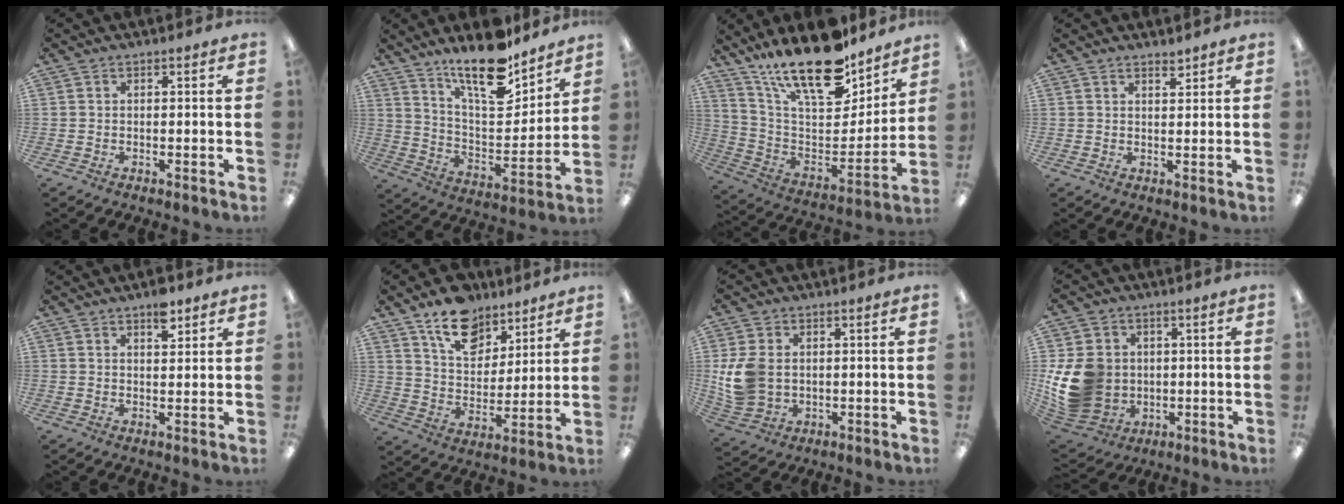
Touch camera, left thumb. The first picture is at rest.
{"total": 17.3, "force": [13.6, 5.4, 9.1], "torque": [-0.152, -0.097, 0.233]}
{"total": 22.2, "force": [17.2, 7.6, 11.8], "torque": [-0.194, -0.121, 0.297]}
{"total": 2.2, "force": [2.0, 0.5, 0.7], "torque": [-0.007, -0.009, 0.035]}
{"total": 5.0, "force": [3.4, 2.3, 2.8], "torque": [-0.023, -0.021, 0.053]}
{"total": 14.1, "force": [10.5, 7.8, 5.2], "torque": [-0.077, -0.061, 0.195]}
{"total": 9.7, "force": [0.9, 7.7, 5.9], "torque": [-0.142, 0.010, 0.018]}
{"total": 15.7, "force": [-0.1, 13.3, 8.4], "torque": [-0.188, 0.004, 0.008]}